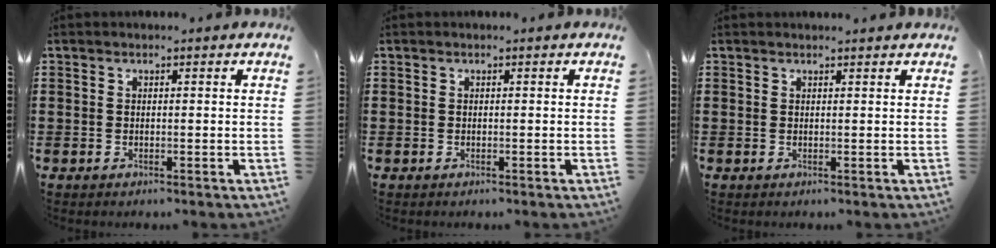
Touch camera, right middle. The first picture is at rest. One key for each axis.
{"total": 0.0}
{"total": 0.7, "fx": 0.7, "fy": 0.0, "fz": 0.1, "tx": 0.003, "ty": -0.006, "tz": 0.011}